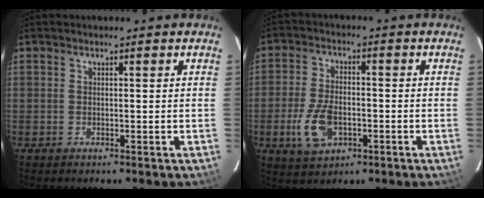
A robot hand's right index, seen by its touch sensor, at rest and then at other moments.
{"total": 9.1, "force": [-3.1, 5.3, 6.8], "torque": [-0.149, -0.001, -0.050]}